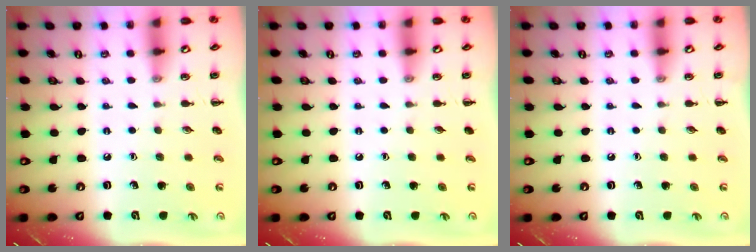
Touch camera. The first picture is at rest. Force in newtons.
{"total": 0.0}
{"total": 0.0}